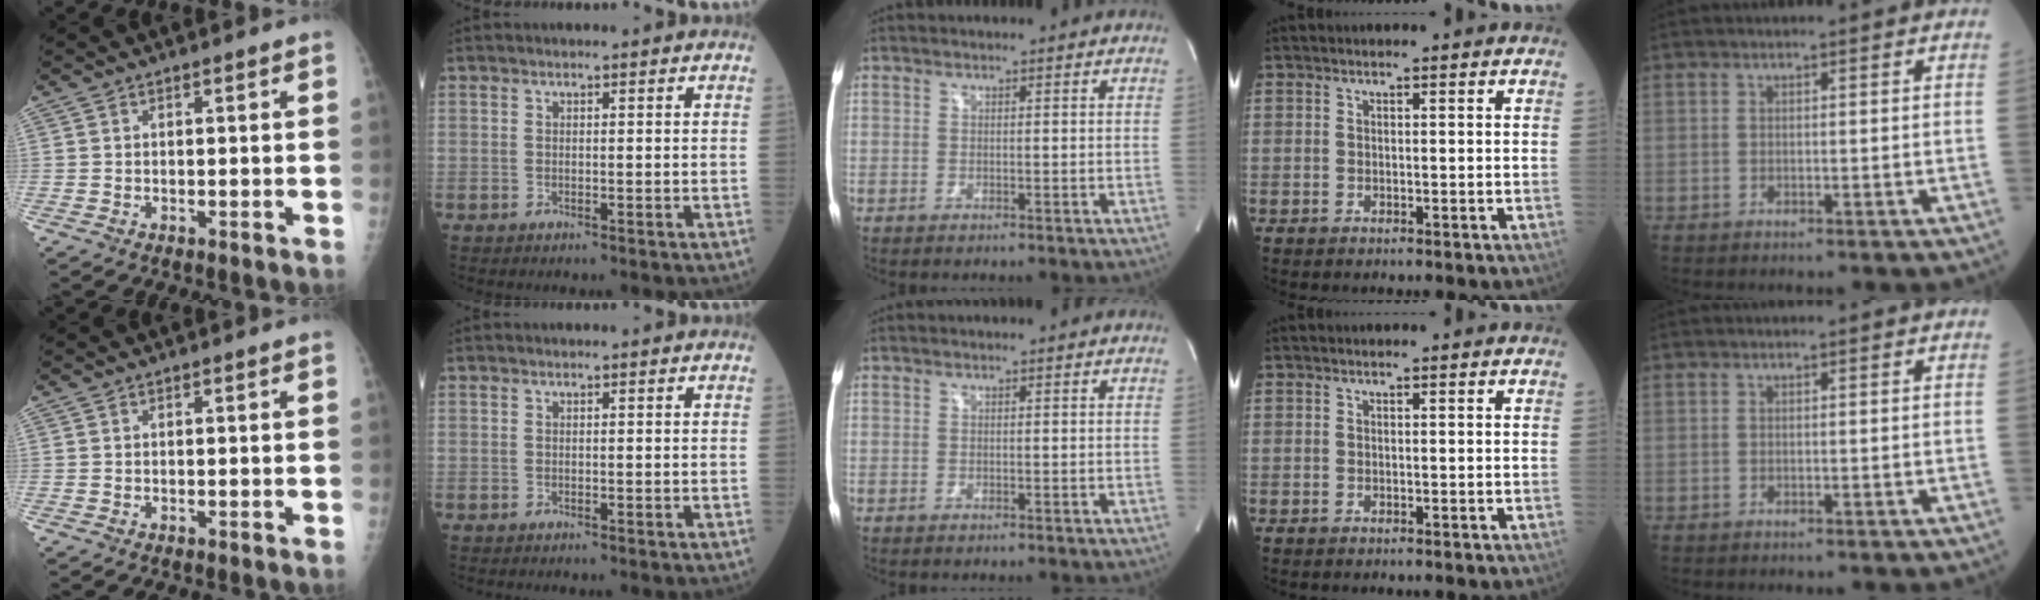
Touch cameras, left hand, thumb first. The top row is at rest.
{}